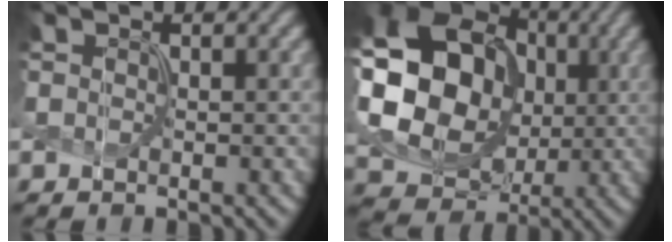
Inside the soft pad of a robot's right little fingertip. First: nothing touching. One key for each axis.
{"total": 18.3, "fx": 2.0, "fy": 15.8, "fz": 9.1, "tx": -0.236, "ty": 0.022, "tz": 0.019}